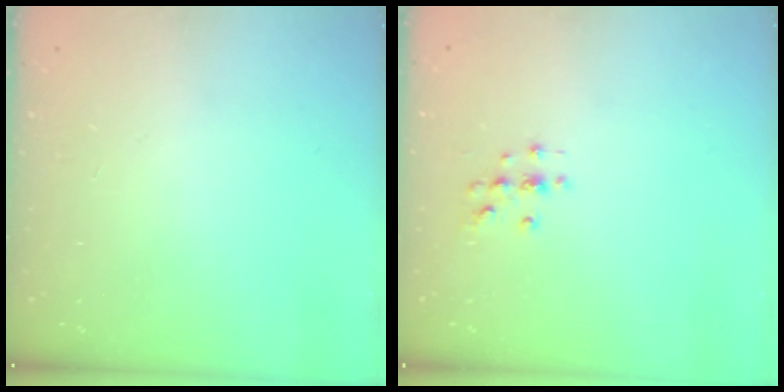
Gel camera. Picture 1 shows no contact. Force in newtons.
{"total": 2.0, "press": 2.0, "slide": 0.2}